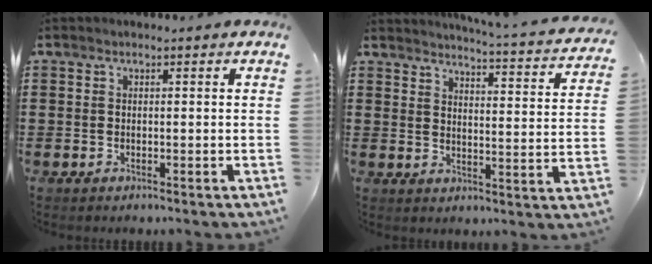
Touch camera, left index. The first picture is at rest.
{"total": 3.5, "force": [3.4, -0.5, 0.9], "torque": [-0.028, -0.036, 0.049]}